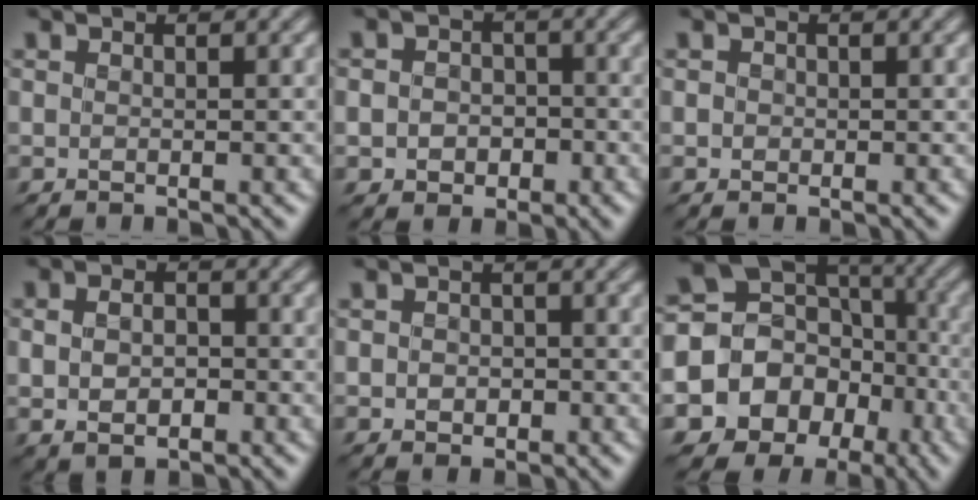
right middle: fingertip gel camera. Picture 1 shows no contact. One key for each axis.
{"total": 3.2, "fx": -0.8, "fy": 2.8, "fz": 1.4, "tx": 0.001, "ty": -0.005, "tz": -0.019}
{"total": 0.6, "fx": 0.0, "fy": 0.5, "fz": 0.1, "tx": 0.003, "ty": -0.004, "tz": -0.002}
{"total": 3.3, "fx": -0.2, "fy": 2.4, "fz": 2.3, "tx": -0.039, "ty": -0.001, "tz": 0.001}
{"total": 1.7, "fx": -0.2, "fy": 1.4, "fz": 0.9, "tx": -0.008, "ty": -0.005, "tz": -0.005}
{"total": 14.7, "fx": -5.4, "fy": 12.8, "fz": 4.8, "tx": -0.103, "ty": -0.016, "tz": -0.095}